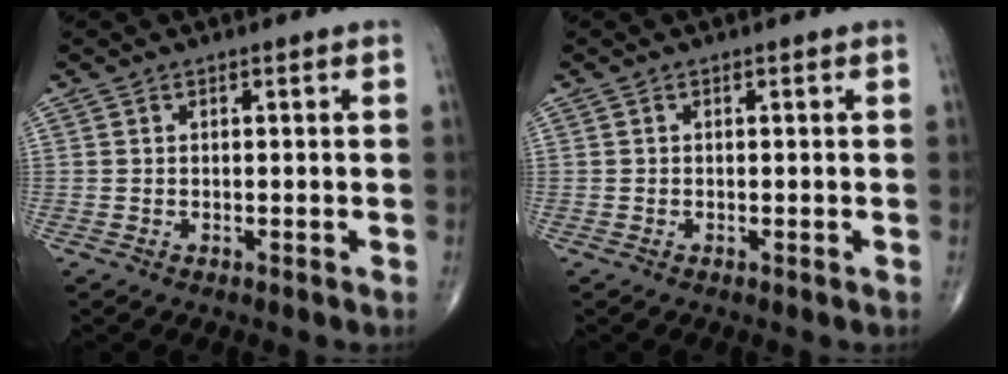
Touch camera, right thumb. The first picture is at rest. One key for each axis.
{"total": 0.0}